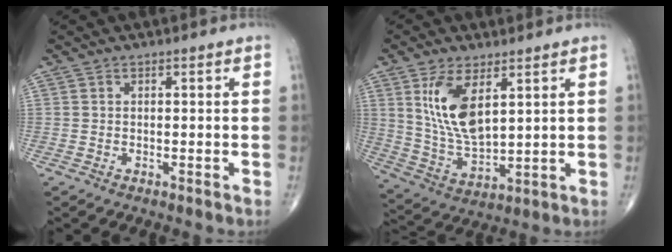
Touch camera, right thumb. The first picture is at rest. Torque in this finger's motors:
{"motor_torque": [-0.93, 1.70, 1.21, 0.53, 0.14]}